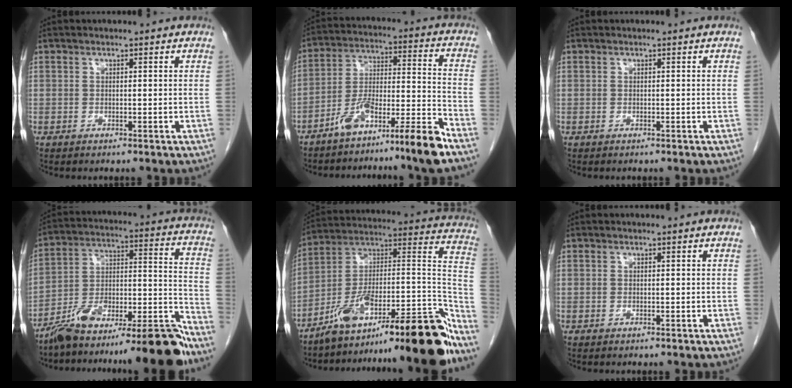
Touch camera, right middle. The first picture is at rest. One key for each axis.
{"total": 11.8, "fx": -9.0, "fy": -1.0, "fz": 7.6, "tx": -0.132, "ty": 0.015, "tz": -0.157}
{"total": 0.0}
{"total": 20.0, "fx": -17.5, "fy": 0.6, "fz": 9.7, "tx": -0.123, "ty": 0.039, "tz": -0.287}
{"total": 29.5, "fx": -21.5, "fy": 3.5, "fz": 19.9, "tx": -0.203, "ty": 0.015, "tz": -0.336}
{"total": 0.0}